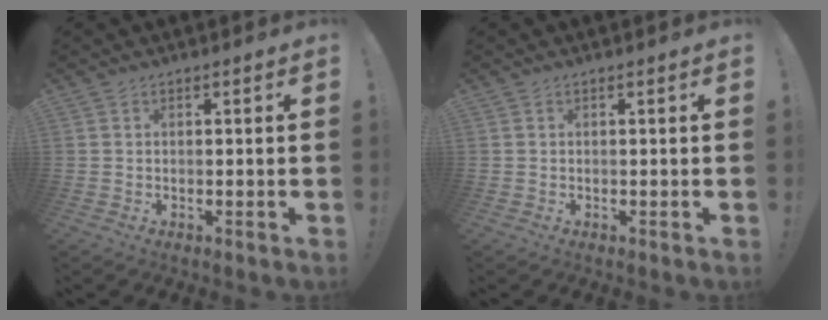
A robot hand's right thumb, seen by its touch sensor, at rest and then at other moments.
{"total": 0.0}